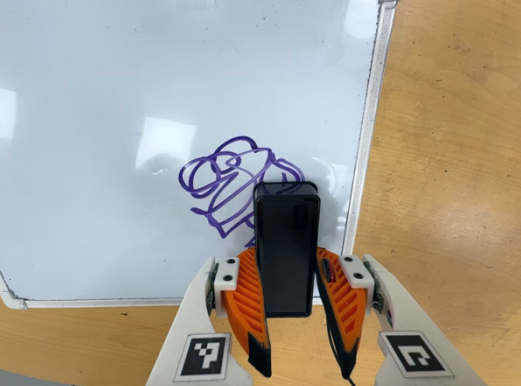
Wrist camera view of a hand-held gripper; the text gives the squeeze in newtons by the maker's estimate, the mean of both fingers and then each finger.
{"total": 9.4, "left": 9.2, "right": 9.6}